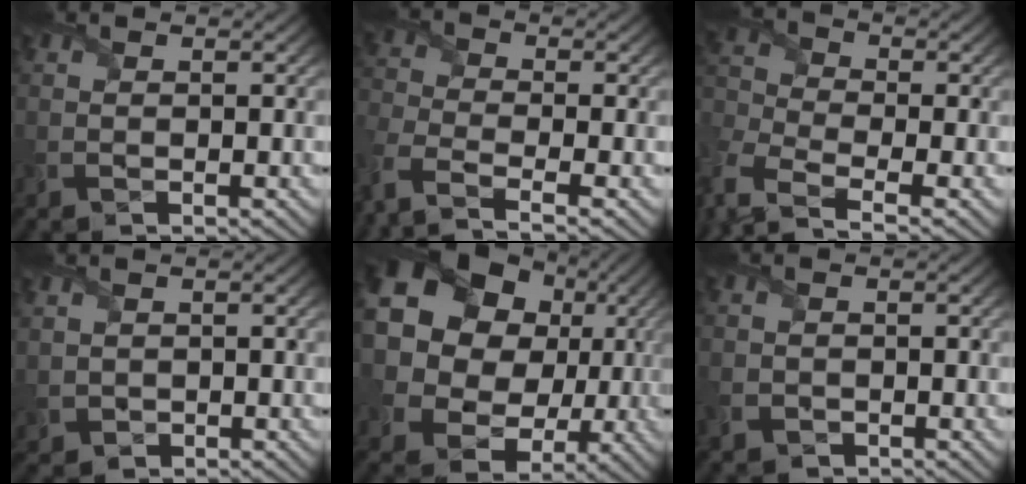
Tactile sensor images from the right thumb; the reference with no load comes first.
{"total": 7.8, "force": [-5.3, 2.8, 5.0], "torque": [-0.125, -0.025, -0.114]}
{"total": 7.8, "force": [-4.7, 3.6, 5.0], "torque": [-0.143, -0.027, -0.099]}
{"total": 1.9, "force": [0.3, 1.8, 0.5], "torque": [-0.033, -0.007, 0.007]}
{"total": 21.3, "force": [5.5, 17.8, 10.4], "torque": [-0.259, 0.032, 0.089]}
{"total": 3.1, "force": [-1.5, 2.5, 1.1], "torque": [-0.035, -0.013, -0.029]}